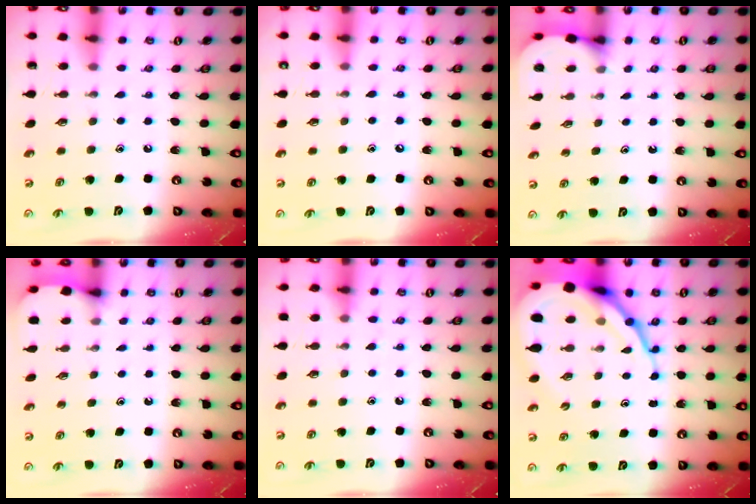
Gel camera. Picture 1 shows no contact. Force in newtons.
{"total": 4.9, "press": 4.9, "slide": 0.7}
{"total": 2.6, "press": 2.6, "slide": 0.2}
{"total": 2.6, "press": 2.6, "slide": 0.4}
{"total": 5.5, "press": 5.4, "slide": 0.6}
{"total": 19.1, "press": 18.9, "slide": 2.0}